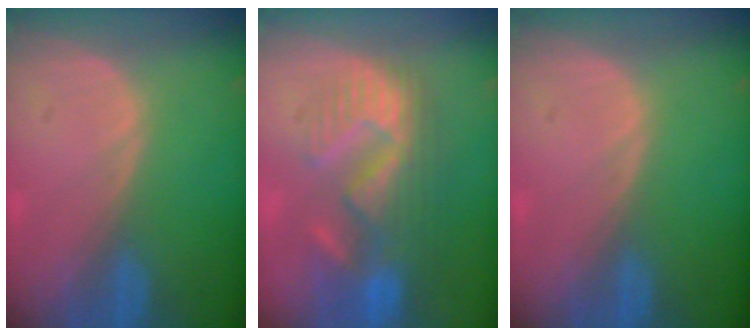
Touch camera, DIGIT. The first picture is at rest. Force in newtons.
{"total": 10.8, "press": 9.8, "slide": 4.5}
{"total": 0.0}